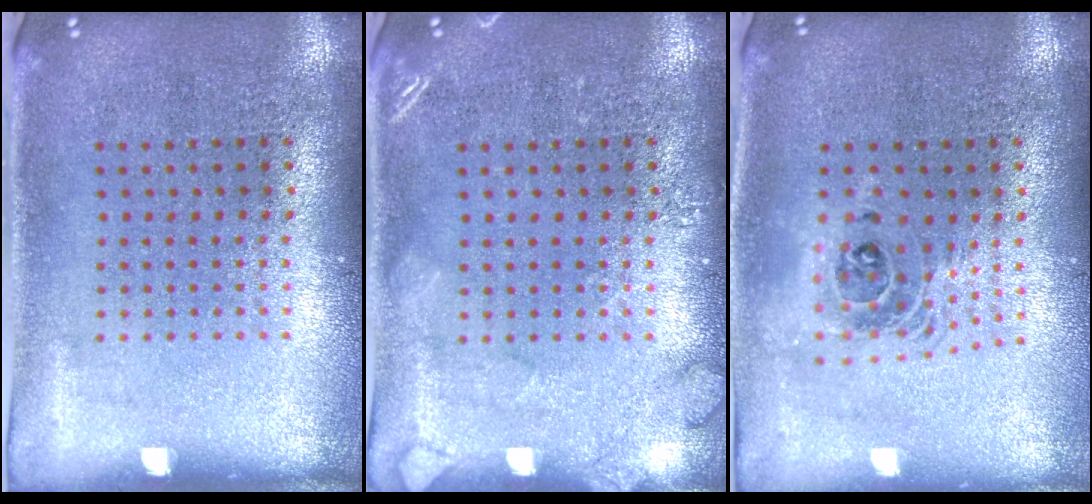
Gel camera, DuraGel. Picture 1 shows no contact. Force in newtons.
{"total": 1.8, "press": 1.8, "slide": 0.3}
{"total": 1.7, "press": 1.4, "slide": 0.9}